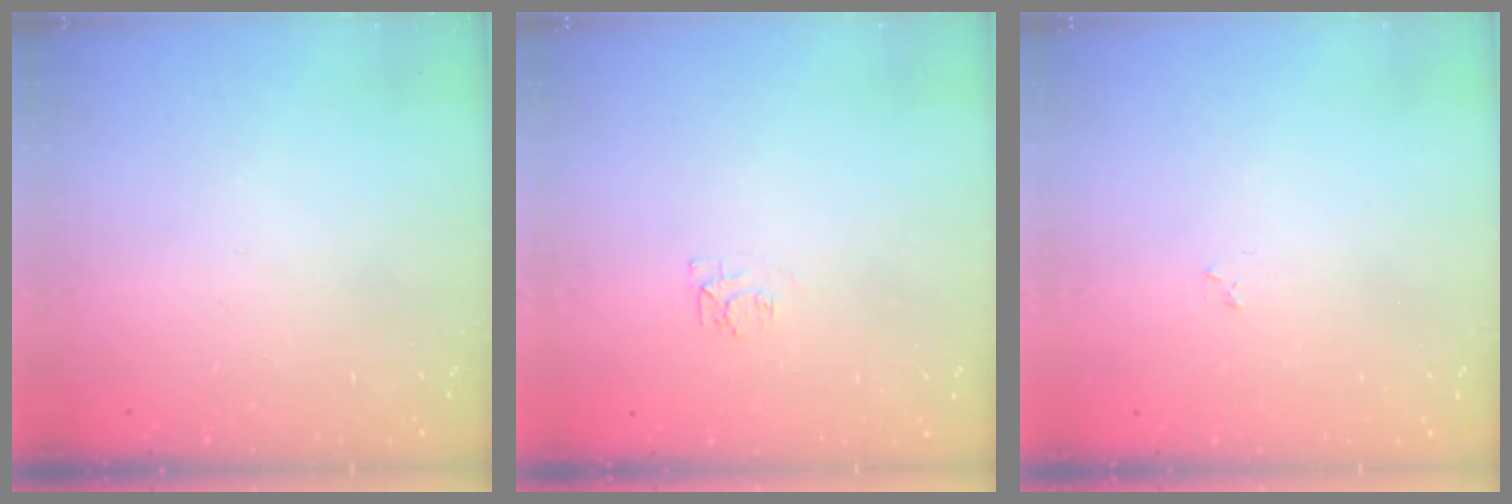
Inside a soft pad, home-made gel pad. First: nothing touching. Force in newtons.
{"total": 4.6, "press": 4.5, "slide": 0.5}
{"total": 2.2, "press": 2.1, "slide": 0.3}